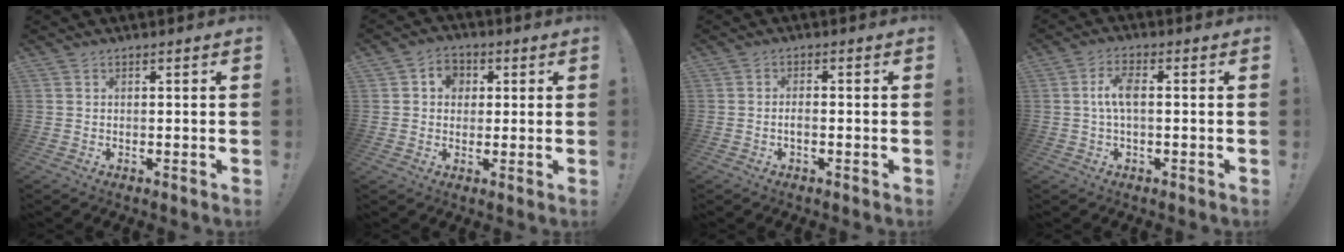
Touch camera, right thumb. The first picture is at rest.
{"total": 6.1, "force": [1.1, 5.5, 2.5], "torque": [-0.043, 0.010, 0.021]}
{"total": 1.9, "force": [-0.9, 0.7, 1.5], "torque": [-0.026, 0.005, -0.016]}
{"total": 6.0, "force": [0.1, 2.4, 5.6], "torque": [-0.114, 0.012, 0.002]}